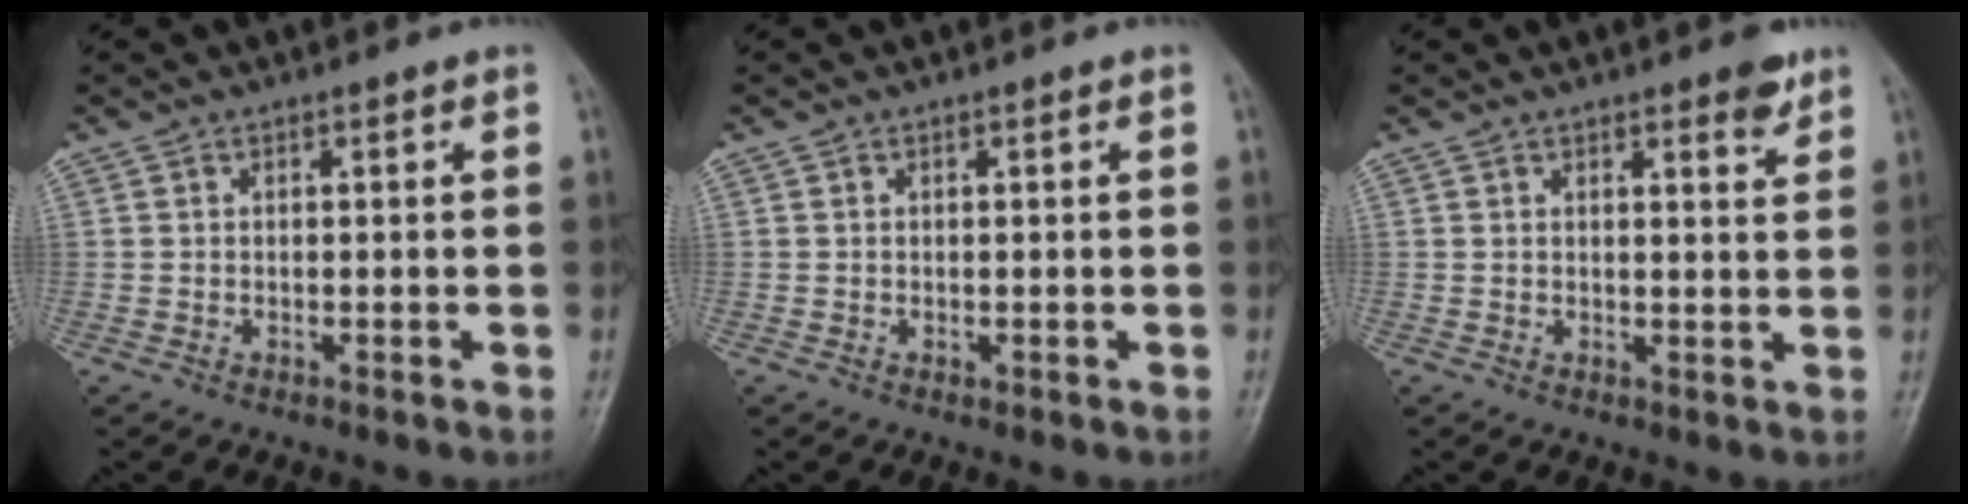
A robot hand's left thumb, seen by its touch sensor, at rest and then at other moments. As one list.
[{"total": 0.5, "force": [0.3, 0.2, 0.4], "torque": [-0.005, -0.002, 0.004]}, {"total": 4.0, "force": [2.7, 1.1, 2.7], "torque": [-0.025, -0.016, 0.033]}]